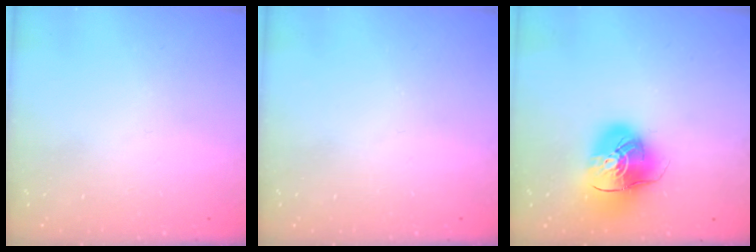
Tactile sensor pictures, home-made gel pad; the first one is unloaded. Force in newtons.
{"total": 0.0}
{"total": 13.4, "press": 13.3, "slide": 2.0}